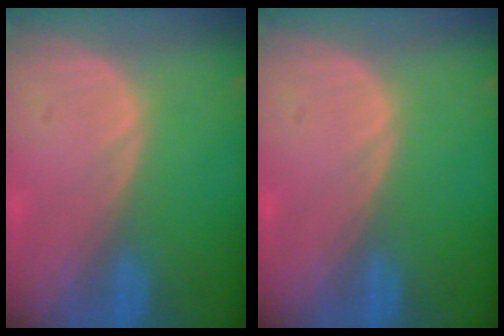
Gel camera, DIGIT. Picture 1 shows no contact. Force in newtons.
{"total": 0.0}